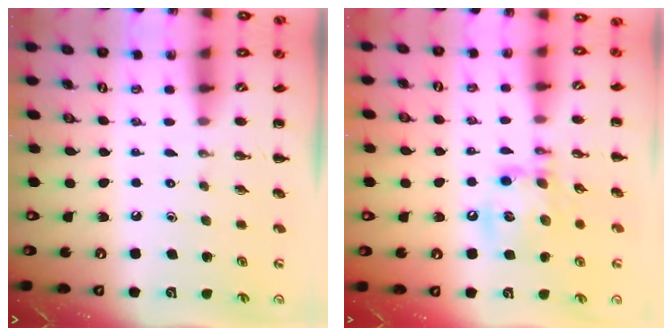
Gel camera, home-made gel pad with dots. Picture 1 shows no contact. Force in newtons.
{"total": 13.8, "press": 13.7, "slide": 1.6}